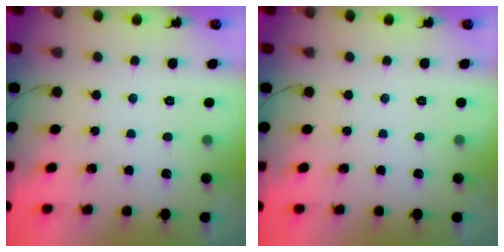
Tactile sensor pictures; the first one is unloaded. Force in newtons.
{"total": 0.0}